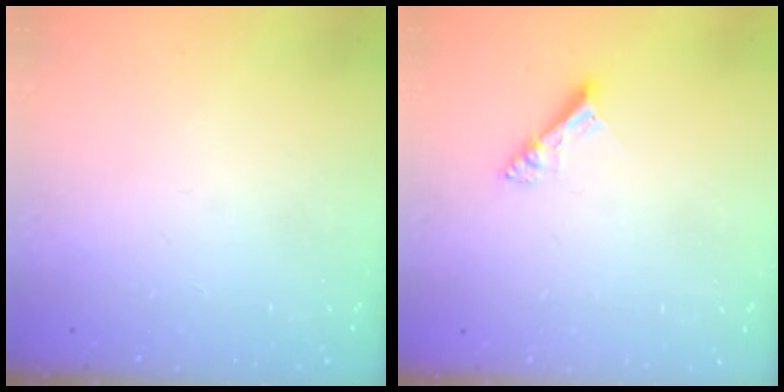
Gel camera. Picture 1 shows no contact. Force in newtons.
{"total": 5.5, "press": 5.5, "slide": 0.1}